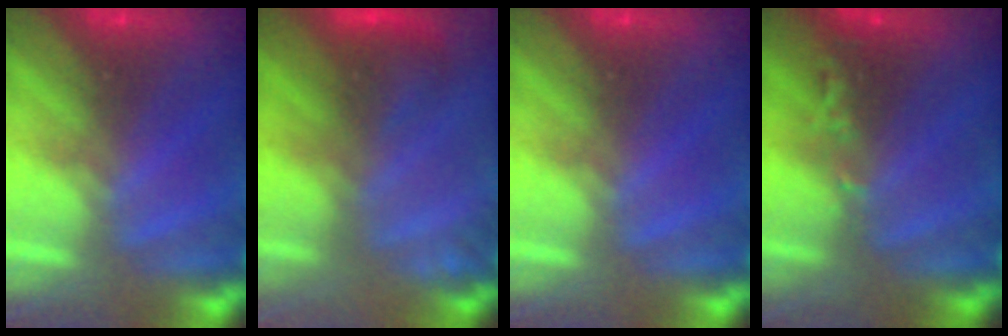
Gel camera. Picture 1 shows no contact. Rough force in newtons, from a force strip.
{"total": 2.9}
{"total": 0.0}
{"total": 2.5}